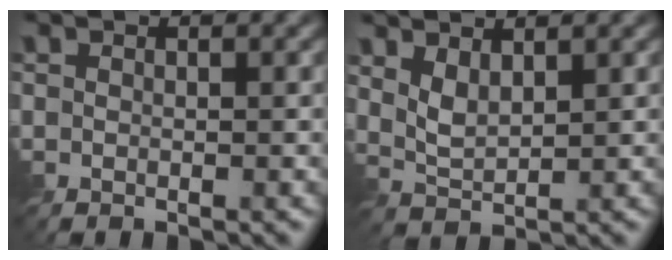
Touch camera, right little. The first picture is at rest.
{"total": 2.2, "force": [1.3, 0.9, 1.6], "torque": [-0.042, -0.007, 0.029]}